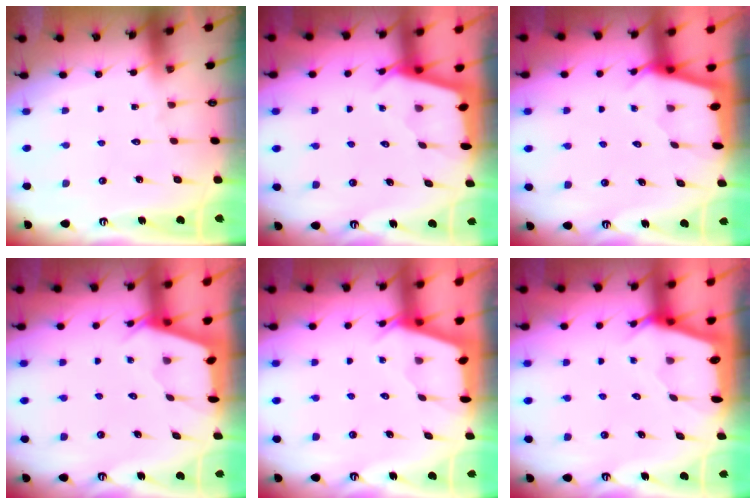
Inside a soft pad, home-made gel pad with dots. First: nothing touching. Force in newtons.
{"total": 2.6, "press": 2.6, "slide": 0.3}
{"total": 2.2, "press": 2.2, "slide": 0.3}
{"total": 2.4, "press": 2.3, "slide": 0.3}
{"total": 2.4, "press": 2.4, "slide": 0.3}
{"total": 2.3, "press": 2.3, "slide": 0.3}